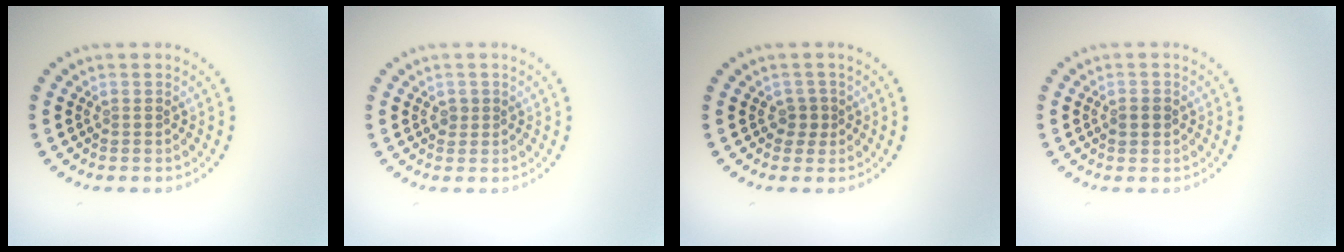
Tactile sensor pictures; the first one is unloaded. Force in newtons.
{"total": 0.8, "press": 0.8, "slide": 0.3}
{"total": 1.2, "press": 1.1, "slide": 0.5}
{"total": 1.7, "press": 1.7, "slide": 0.1}